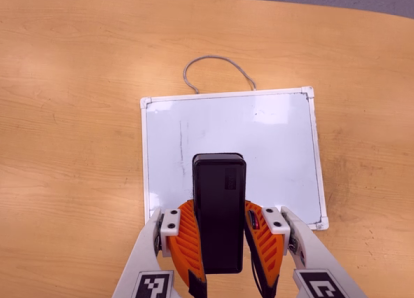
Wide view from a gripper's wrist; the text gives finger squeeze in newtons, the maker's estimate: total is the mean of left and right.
{"total": 7.5, "left": 6.7, "right": 8.4}